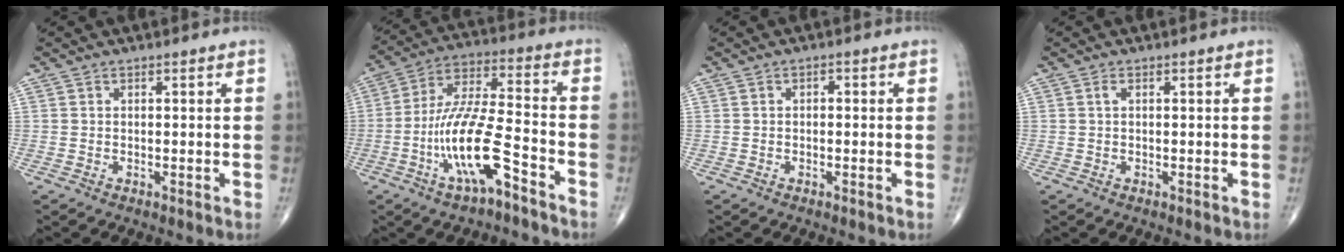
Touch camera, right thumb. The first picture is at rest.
{"total": 14.6, "force": [-6.8, 3.8, 12.4], "torque": [-0.244, 0.053, -0.122]}
{"total": 0.8, "force": [0.0, 0.5, 0.6], "torque": [-0.002, 0.004, -0.005]}
{"total": 0.6, "force": [0.2, 0.2, 0.6], "torque": [-0.012, 0.001, 0.001]}